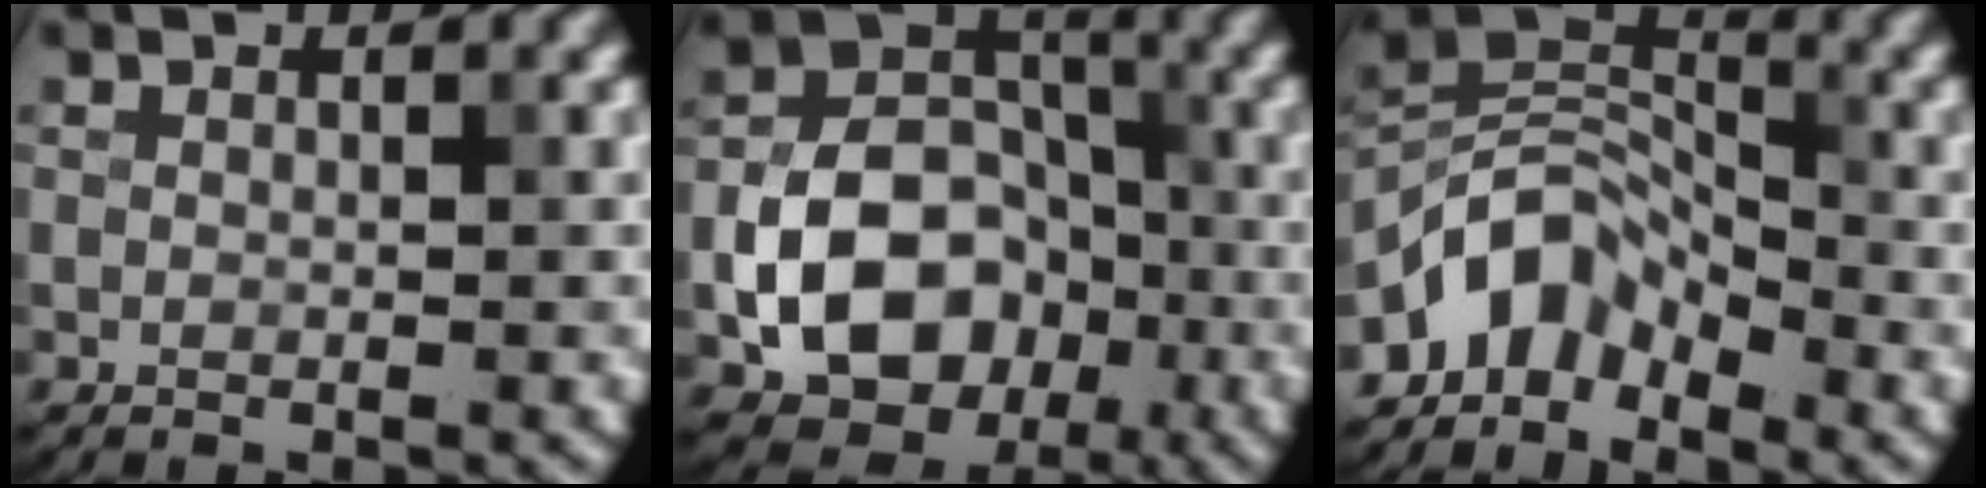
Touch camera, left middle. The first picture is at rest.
{"total": 9.7, "force": [-2.8, 7.4, 5.6], "torque": [-0.093, -0.005, -0.055]}
{"total": 5.2, "force": [-3.7, 2.8, 2.3], "torque": [-0.032, 0.006, -0.083]}